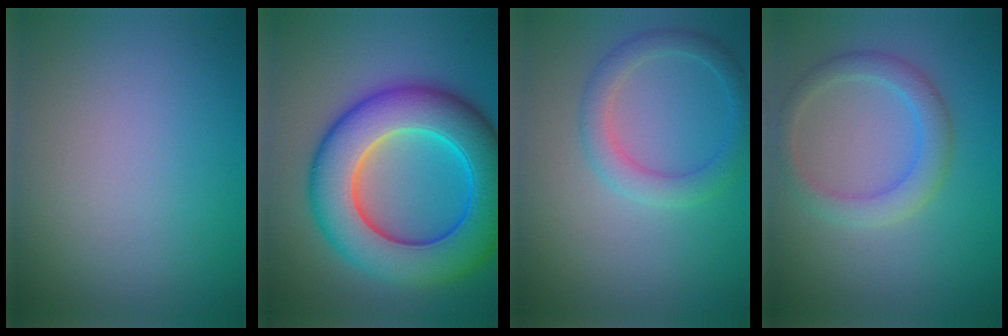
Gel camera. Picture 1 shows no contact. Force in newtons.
{"total": 11.9, "press": 11.9, "slide": 0.0}
{"total": 2.7, "press": 2.7, "slide": 0.2}
{"total": 2.9, "press": 2.9, "slide": 0.3}